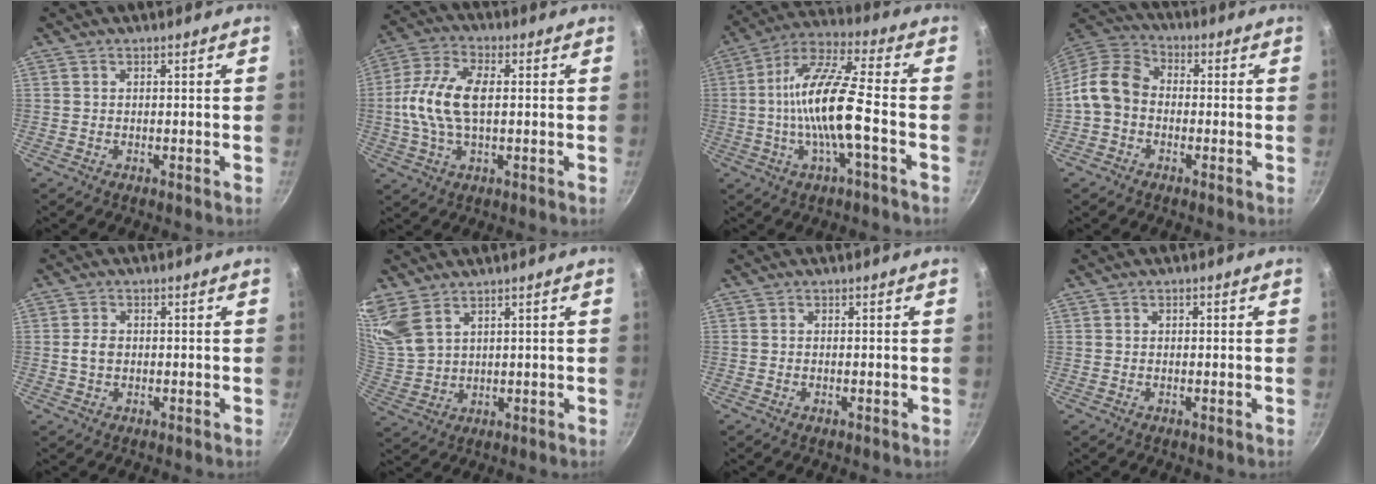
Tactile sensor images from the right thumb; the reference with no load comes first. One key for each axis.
{"total": 12.4, "fx": 0.6, "fy": 6.6, "fz": 10.5, "tx": -0.211, "ty": 0.021, "tz": -0.001}
{"total": 14.8, "fx": -2.4, "fy": 3.1, "fz": 14.3, "tx": -0.270, "ty": 0.032, "tz": -0.055}
{"total": 10.1, "fx": -1.6, "fy": 7.9, "fz": 6.0, "tx": -0.091, "ty": 0.034, "tz": -0.054}
{"total": 2.8, "fx": -0.1, "fy": 2.1, "fz": 1.9, "tx": -0.029, "ty": 0.005, "tz": -0.003}
{"total": 10.1, "fx": 6.9, "fy": 5.3, "fz": 5.0, "tx": -0.103, "ty": -0.018, "tz": 0.154}
{"total": 0.5, "fx": -0.1, "fy": 0.2, "fz": 0.5, "tx": -0.007, "ty": 0.001, "tz": -0.003}
{"total": 0.7, "fx": 0.1, "fy": 0.6, "fz": 0.3, "tx": -0.006, "ty": 0.005, "tz": 0.002}